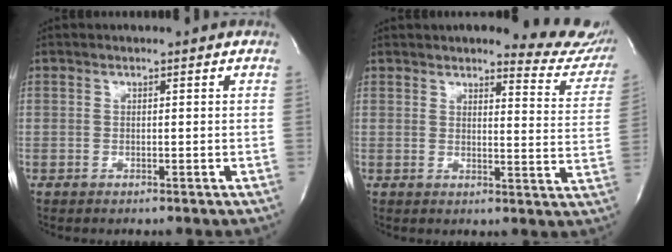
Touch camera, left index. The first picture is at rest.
{"total": 11.8, "force": [11.1, 2.3, 3.2], "torque": [-0.011, -0.053, 0.101]}